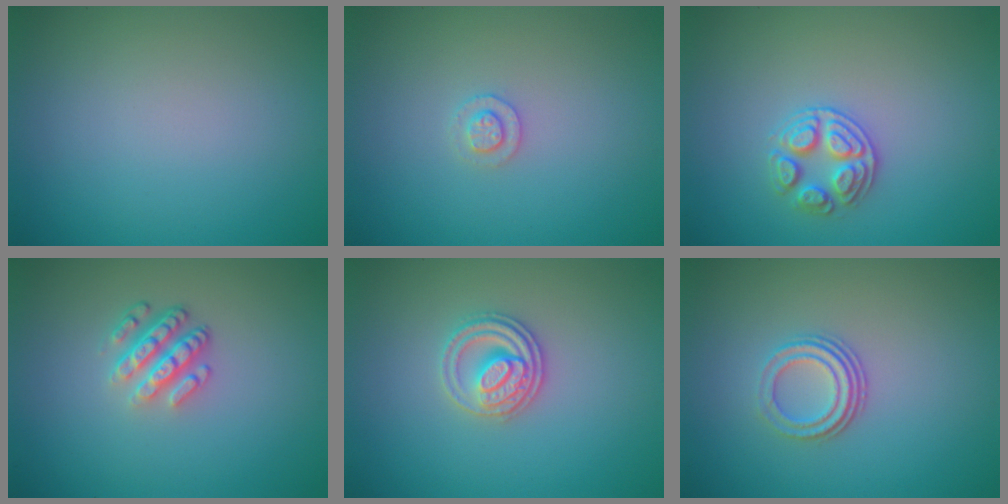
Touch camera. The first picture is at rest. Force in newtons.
{"total": 1.3, "press": 1.2, "slide": 0.3}
{"total": 2.8, "press": 2.7, "slide": 0.7}
{"total": 3.6, "press": 2.6, "slide": 2.5}
{"total": 2.8, "press": 2.6, "slide": 1.0}
{"total": 3.0, "press": 2.1, "slide": 2.2}